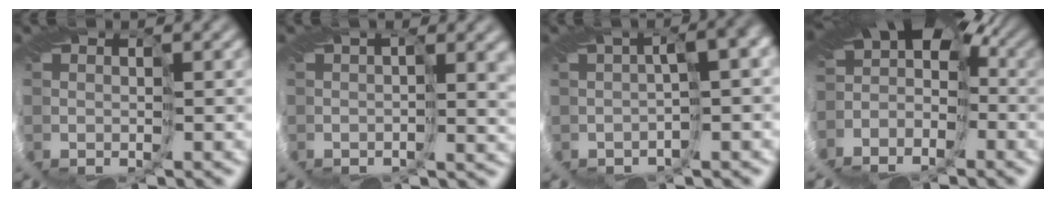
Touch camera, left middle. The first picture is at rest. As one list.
[{"total": 5.4, "force": [1.7, 2.5, 4.4], "torque": [-0.064, 0.003, 0.034]}, {"total": 6.9, "force": [-0.7, 2.9, 6.2], "torque": [-0.074, 0.018, -0.003]}, {"total": 10.5, "force": [-4.8, 7.1, 6.1], "torque": [-0.109, 0.003, -0.069]}]